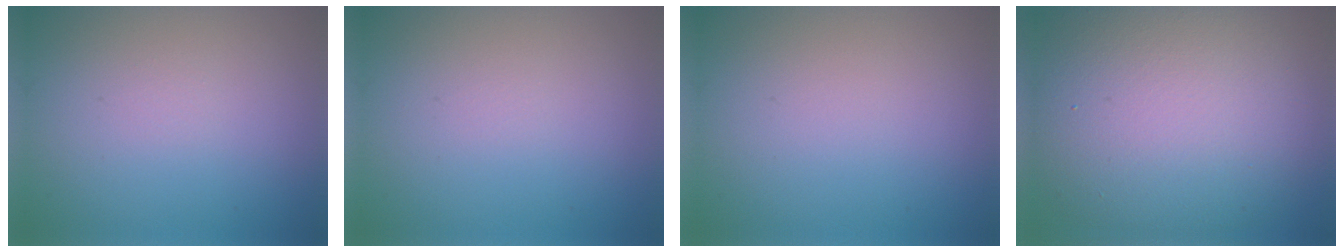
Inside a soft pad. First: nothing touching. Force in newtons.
{"total": 0.0}
{"total": 0.0}
{"total": 12.9, "press": 12.9, "slide": 1.0}